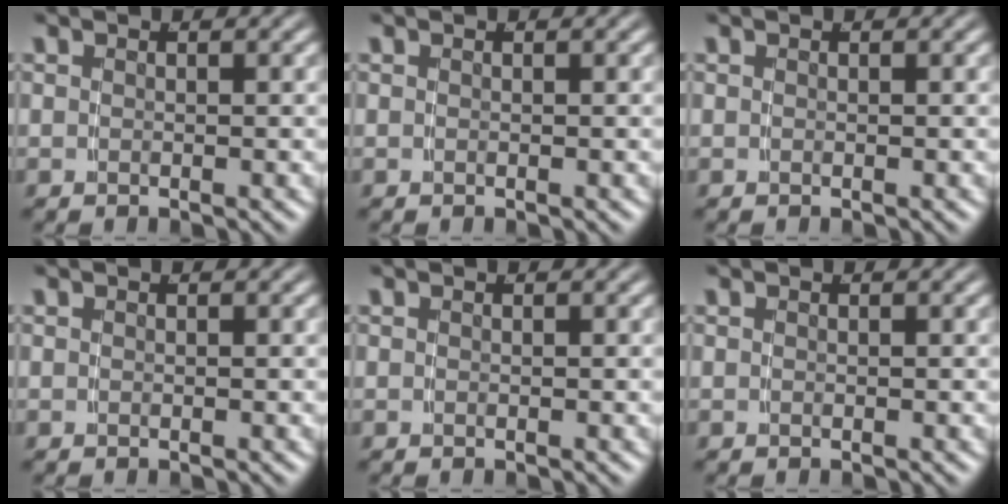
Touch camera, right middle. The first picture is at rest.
{"total": 0.0}
{"total": 0.0}
{"total": 0.0}
{"total": 0.0}
{"total": 0.0}